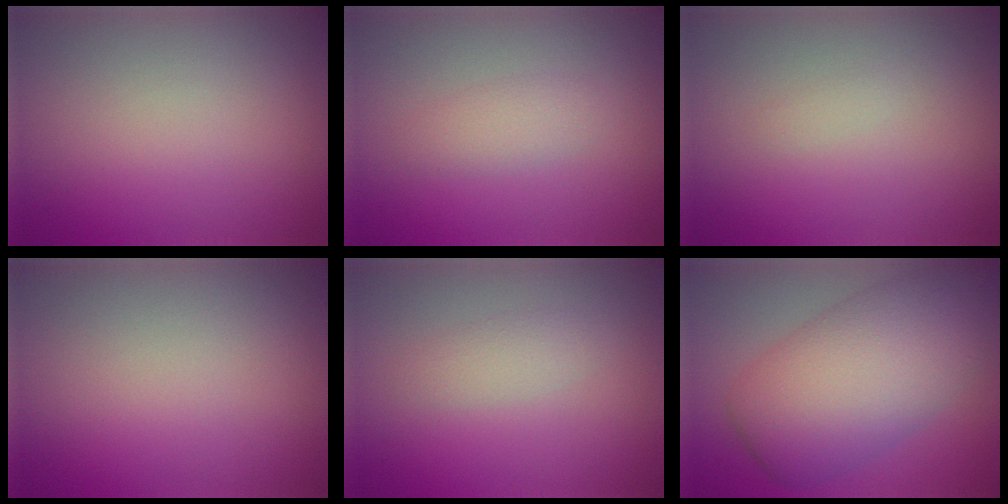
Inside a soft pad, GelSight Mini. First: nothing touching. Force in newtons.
{"total": 1.6, "press": 1.6, "slide": 0.1}
{"total": 0.5, "press": 0.5, "slide": 0.0}
{"total": 0.0}
{"total": 1.4, "press": 1.4, "slide": 0.1}
{"total": 9.2, "press": 9.2, "slide": 0.4}